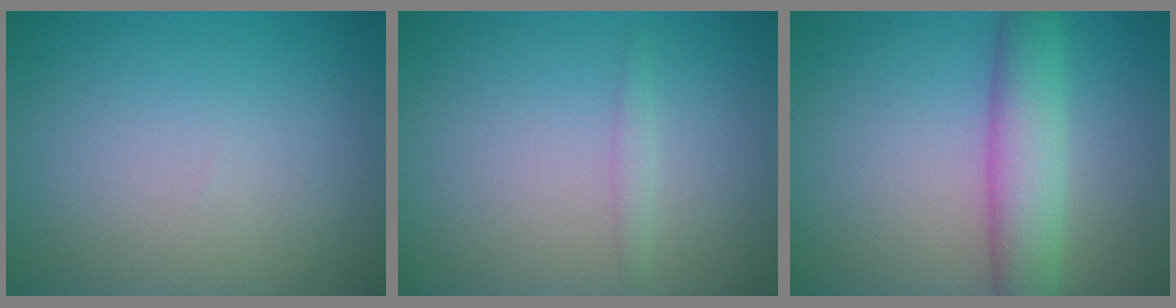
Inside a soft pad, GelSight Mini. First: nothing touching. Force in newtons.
{"total": 0.8, "press": 0.8, "slide": 0.0}
{"total": 5.0, "press": 5.0, "slide": 0.4}